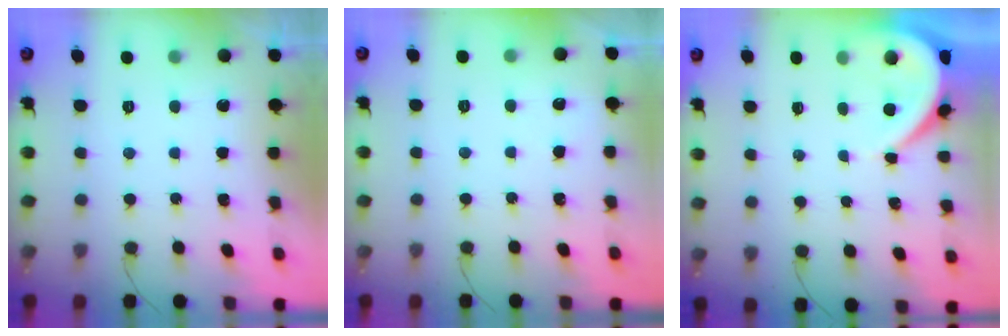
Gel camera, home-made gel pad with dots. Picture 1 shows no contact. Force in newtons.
{"total": 1.7, "press": 1.7, "slide": 0.3}
{"total": 3.9, "press": 3.9, "slide": 0.4}